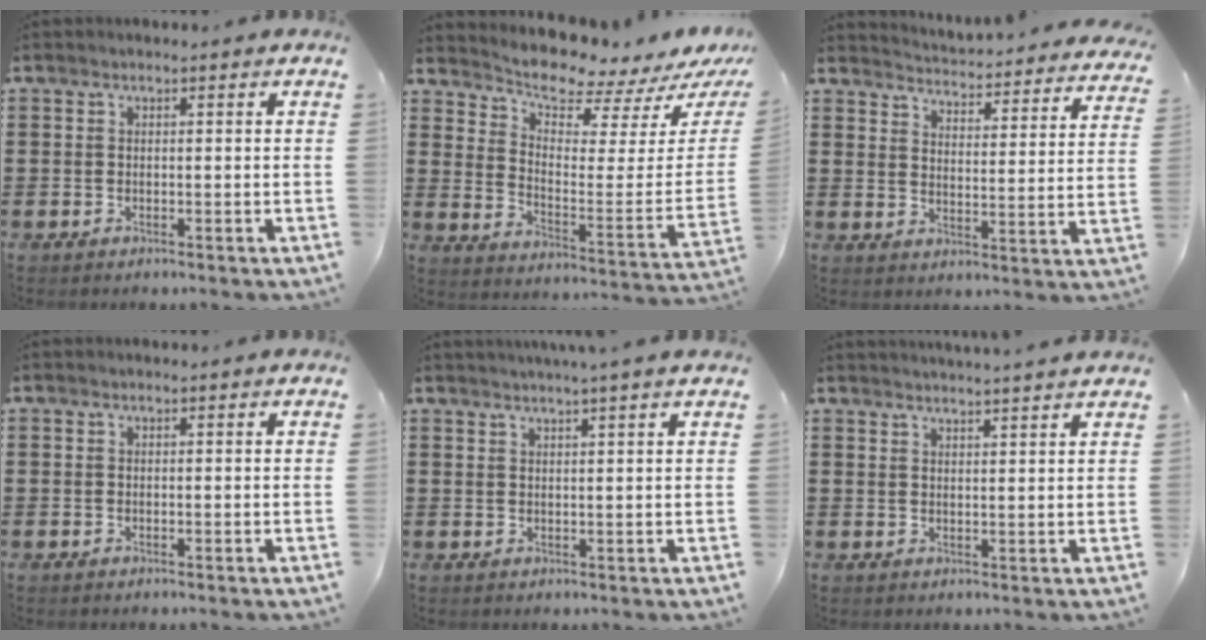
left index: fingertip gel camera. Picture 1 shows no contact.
{"total": 6.6, "force": [6.3, 0.7, 2.0], "torque": [-0.061, -0.062, 0.106]}
{"total": 3.2, "force": [3.1, -0.7, 0.0], "torque": [-0.021, -0.038, 0.046]}
{"total": 0.0}
{"total": 2.0, "force": [1.7, -0.9, 0.6], "torque": [-0.013, -0.005, 0.033]}
{"total": 2.4, "force": [2.3, -0.8, 0.1], "torque": [-0.006, -0.011, 0.044]}